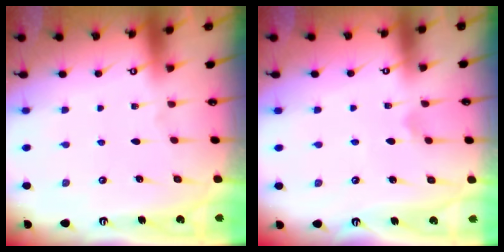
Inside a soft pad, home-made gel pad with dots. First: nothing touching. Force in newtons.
{"total": 1.3, "press": 1.2, "slide": 0.4}